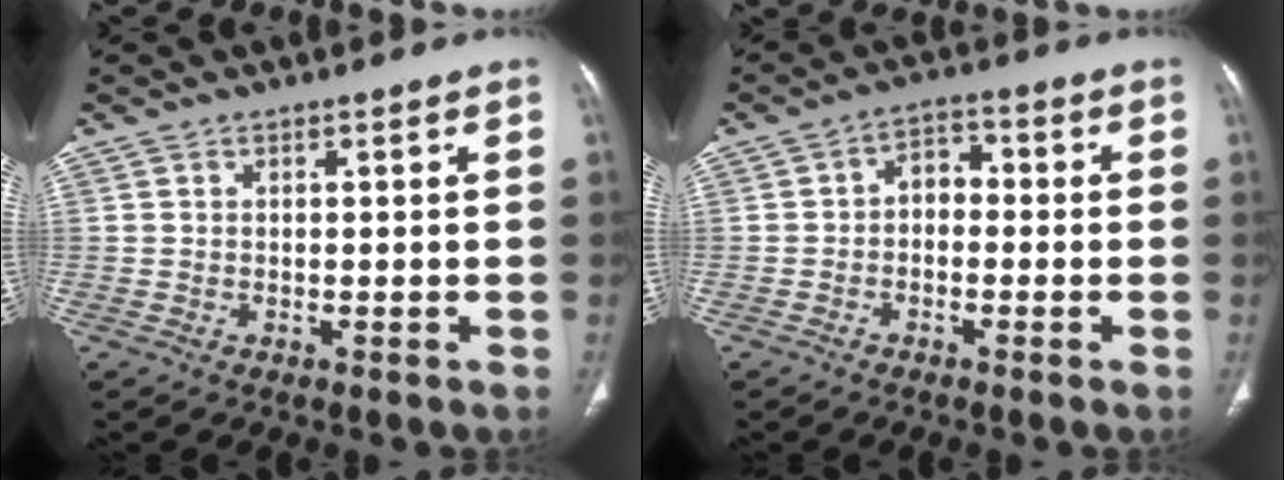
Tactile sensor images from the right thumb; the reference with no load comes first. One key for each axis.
{"total": 4.4, "fx": -0.8, "fy": 3.2, "fz": 2.9, "tx": -0.024, "ty": 0.025, "tz": -0.027}